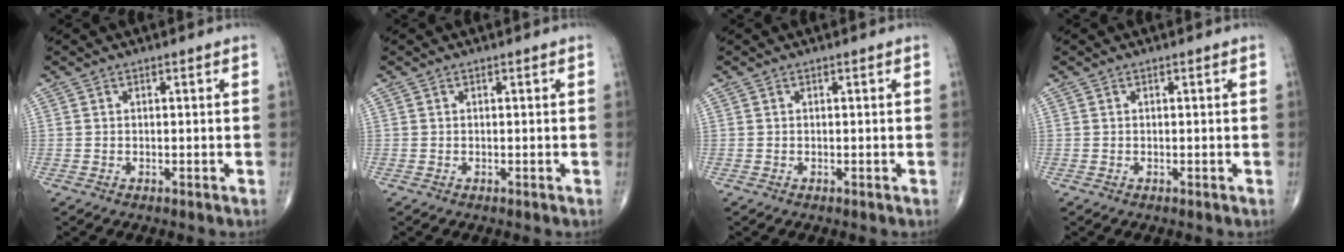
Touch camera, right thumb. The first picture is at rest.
{"total": 0.0}
{"total": 0.0}
{"total": 0.0}